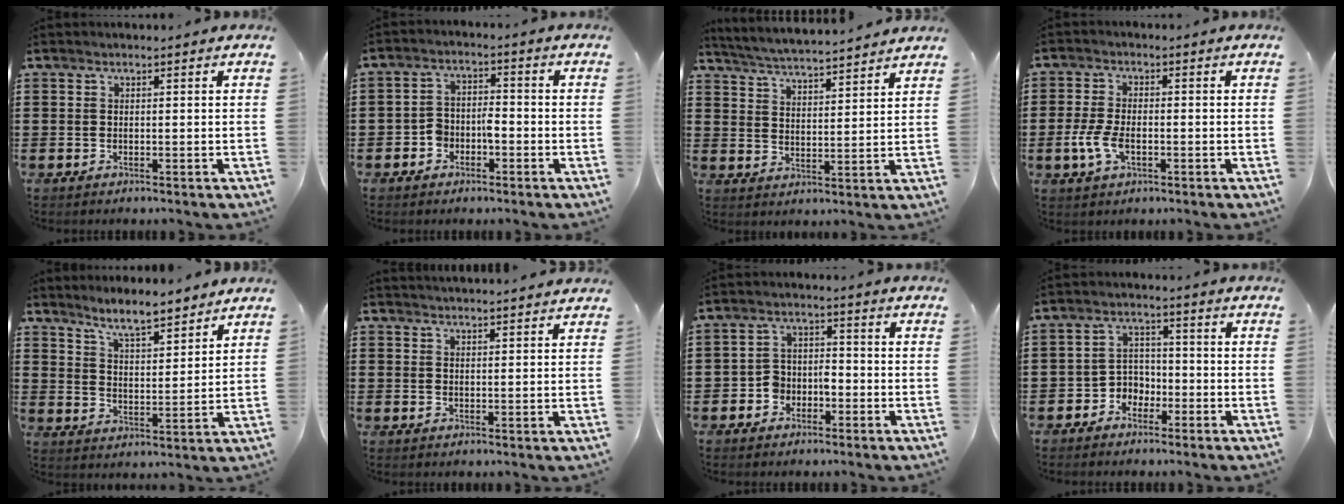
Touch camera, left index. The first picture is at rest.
{"total": 3.5, "force": [-2.0, 2.3, 1.9], "torque": [-0.040, 0.008, -0.040]}
{"total": 4.5, "force": [4.5, -0.5, 0.7], "torque": [-0.035, -0.033, 0.075]}
{"total": 4.9, "force": [-1.5, 2.5, 4.0], "torque": [-0.095, -0.002, -0.033]}
{"total": 6.5, "force": [5.9, 0.3, 2.6], "torque": [-0.070, -0.025, 0.106]}
{"total": 2.2, "force": [2.2, -0.3, 0.1], "torque": [-0.007, -0.004, 0.042]}
{"total": 3.8, "force": [-2.3, 2.7, 1.2], "torque": [-0.030, 0.010, -0.048]}
{"total": 3.8, "force": [-2.6, 2.7, 0.9], "torque": [-0.026, 0.010, -0.056]}